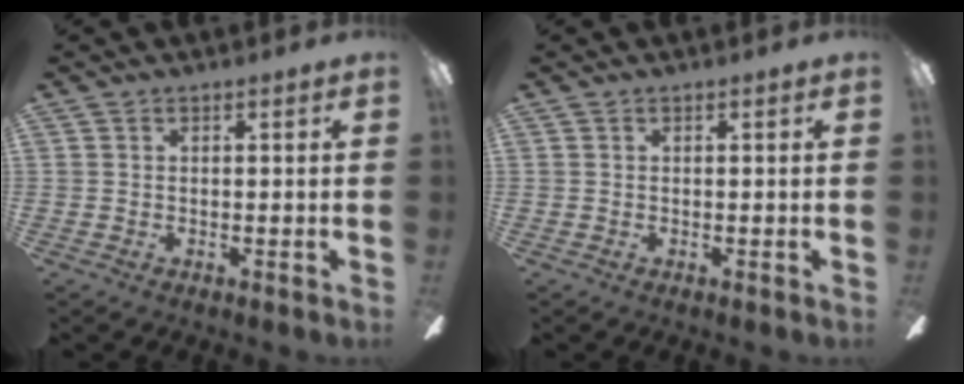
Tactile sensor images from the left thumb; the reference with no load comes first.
{"total": 0.0}